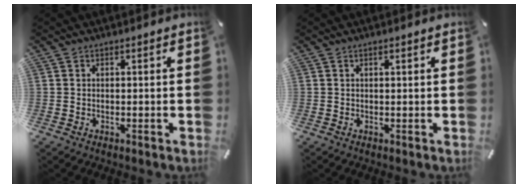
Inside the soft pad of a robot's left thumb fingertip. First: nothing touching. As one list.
[{"total": 0.6, "force": [0.3, 0.1, 0.5], "torque": [-0.009, 0.002, 0.005]}]